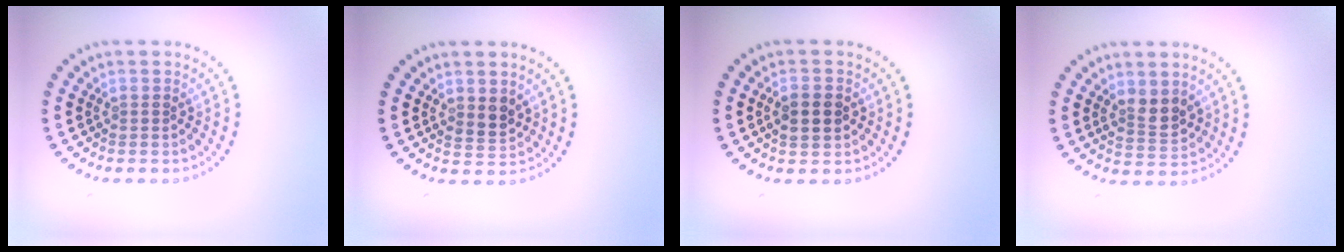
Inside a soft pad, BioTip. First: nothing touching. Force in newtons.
{"total": 1.9, "press": 1.8, "slide": 0.7}
{"total": 2.2, "press": 2.2, "slide": 0.1}
{"total": 2.6, "press": 2.5, "slide": 0.9}